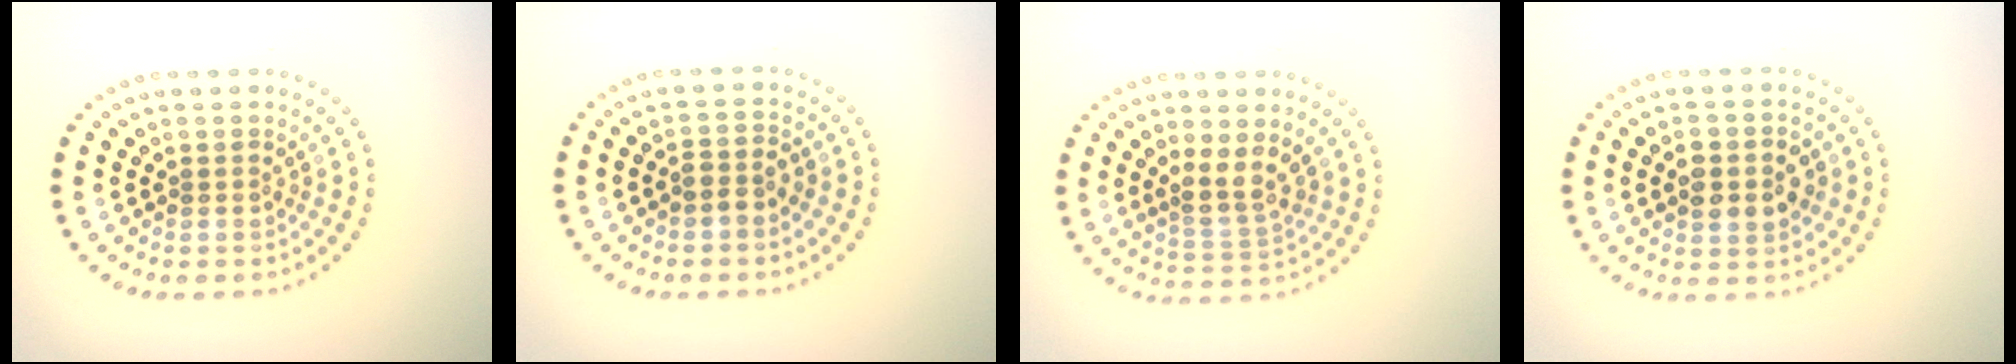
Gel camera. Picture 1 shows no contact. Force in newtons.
{"total": 1.5, "press": 1.2, "slide": 0.8}
{"total": 2.6, "press": 2.0, "slide": 1.6}
{"total": 3.5, "press": 3.5, "slide": 0.2}